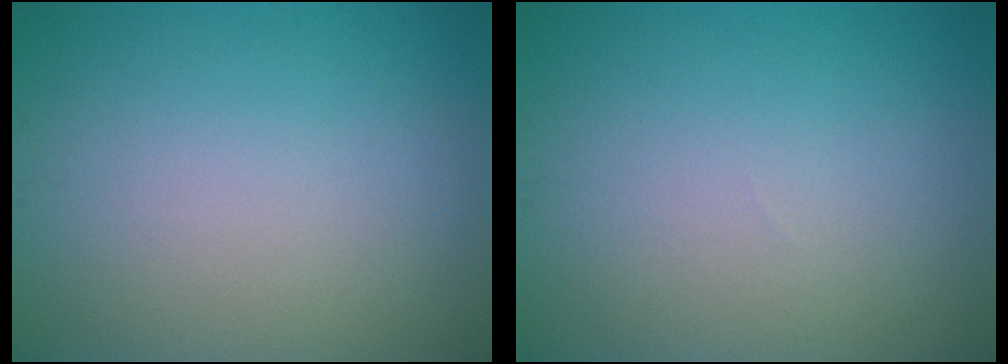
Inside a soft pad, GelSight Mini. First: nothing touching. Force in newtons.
{"total": 0.0}